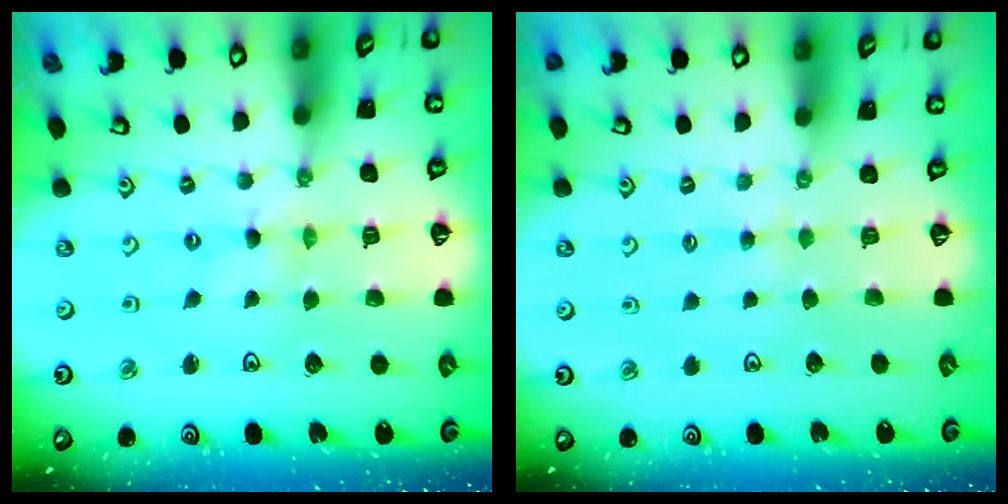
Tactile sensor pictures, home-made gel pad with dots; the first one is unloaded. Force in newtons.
{"total": 2.8, "press": 2.8, "slide": 0.3}